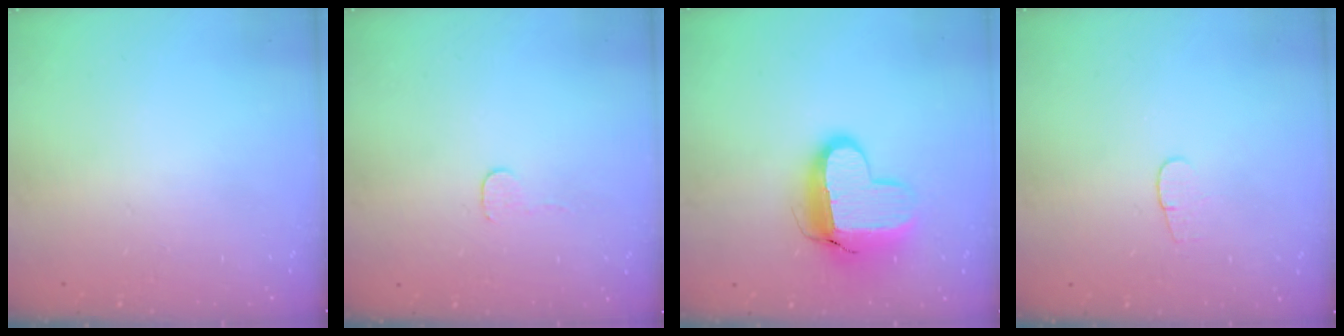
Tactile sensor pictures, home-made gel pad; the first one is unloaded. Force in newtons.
{"total": 2.7, "press": 2.7, "slide": 0.2}
{"total": 12.4, "press": 12.4, "slide": 1.0}
{"total": 3.6, "press": 3.6, "slide": 0.4}